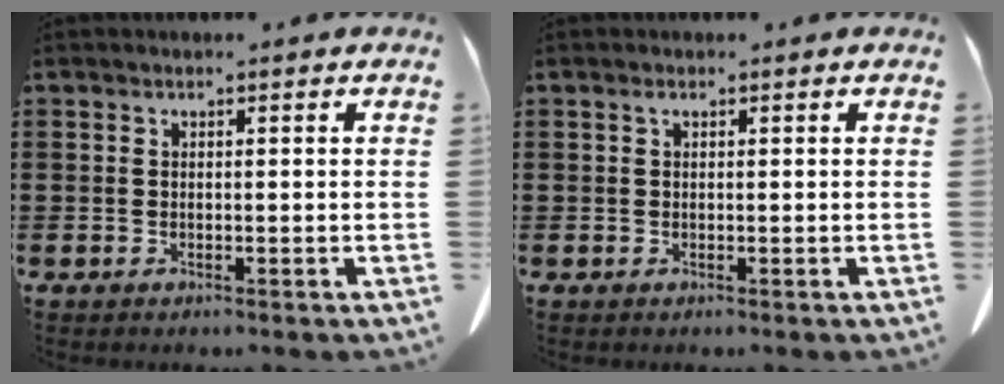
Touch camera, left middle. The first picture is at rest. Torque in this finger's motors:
{"motor_torque": [0.03, -0.02, 0.00, 0.00]}